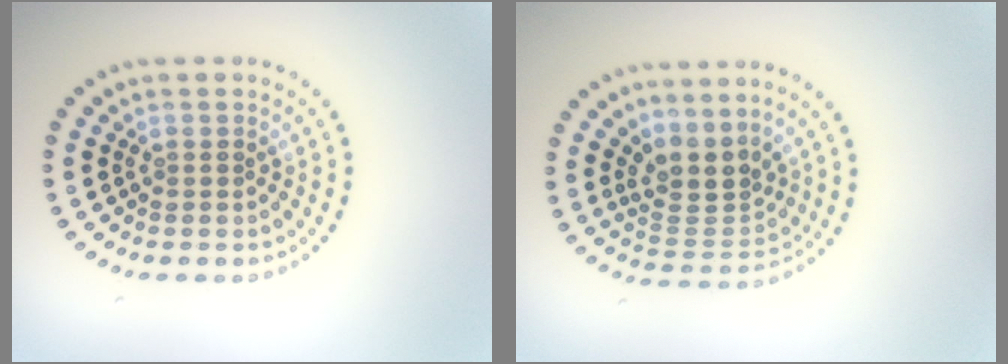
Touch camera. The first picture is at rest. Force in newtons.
{"total": 3.3, "press": 2.5, "slide": 2.1}